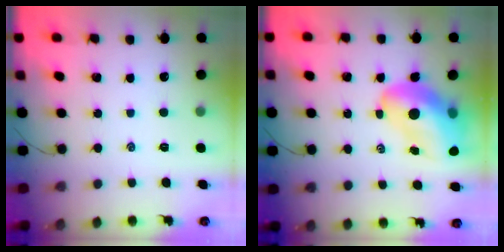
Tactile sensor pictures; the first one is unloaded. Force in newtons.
{"total": 16.4, "press": 15.7, "slide": 4.6}